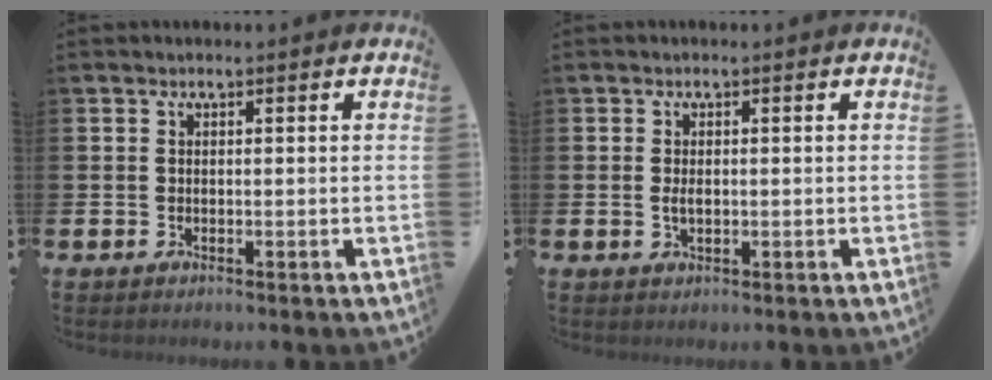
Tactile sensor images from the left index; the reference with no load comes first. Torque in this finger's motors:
{"motor_torque": [0.58, -0.04, 0.02, 0.07]}